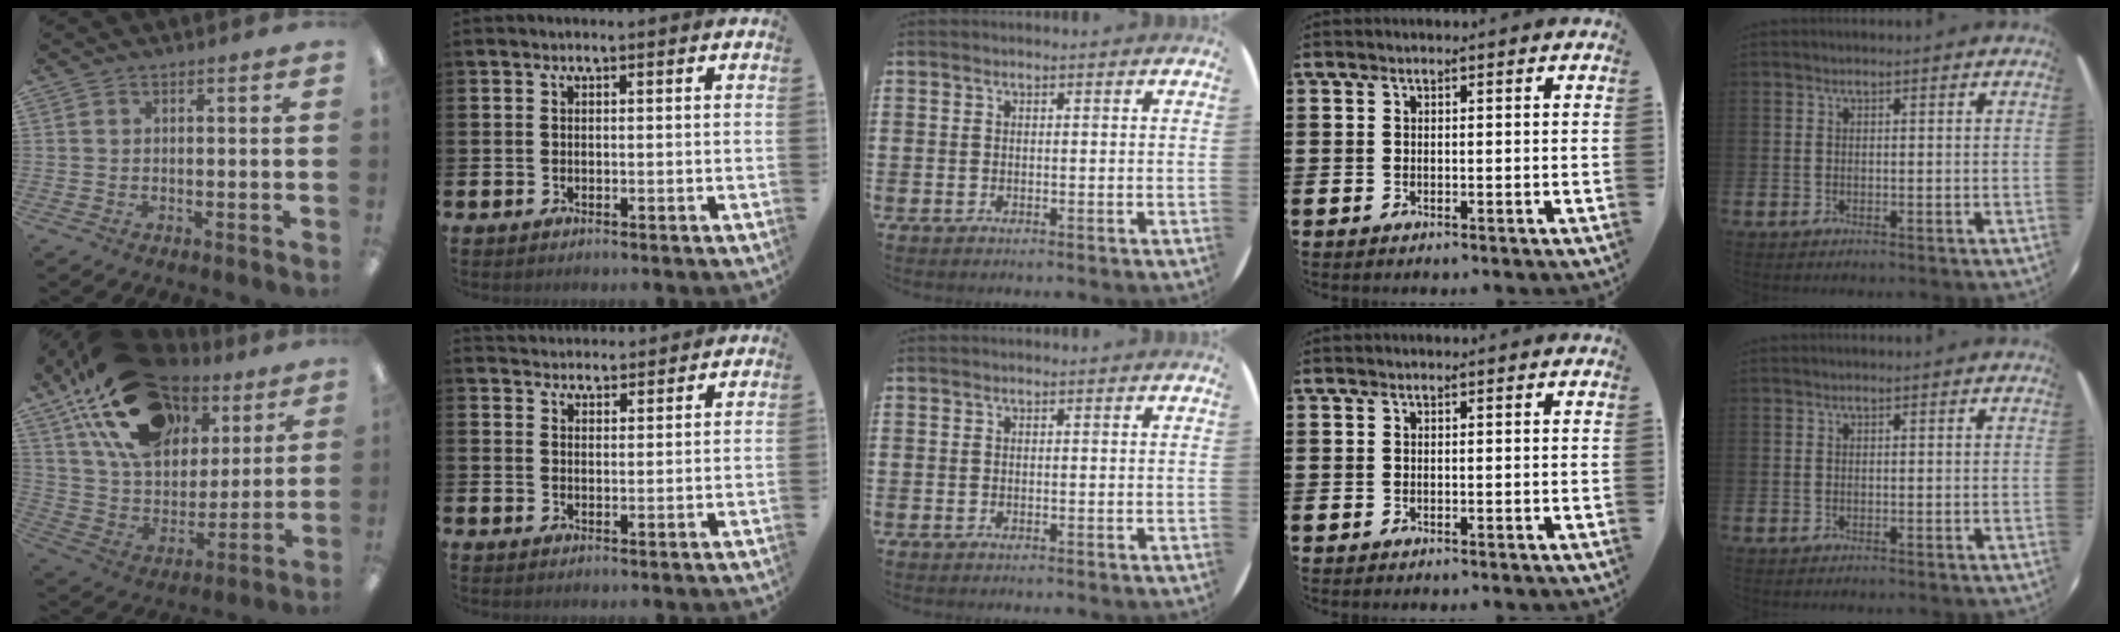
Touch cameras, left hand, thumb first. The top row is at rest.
{"thumb": {"total": 23.7, "force": [13.9, 14.5, 12.7], "torque": [-0.225, -0.056, 0.256]}, "index": {"total": 3.4, "force": [3.3, 0.7, -0.4], "torque": [-0.001, -0.015, 0.062]}}